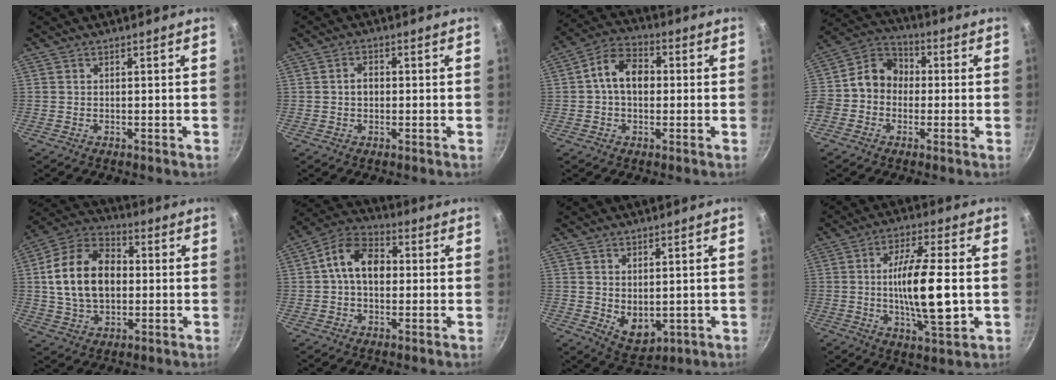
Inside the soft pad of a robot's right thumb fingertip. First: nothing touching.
{"total": 3.4, "force": [0.0, 2.6, 2.3], "torque": [-0.023, 0.013, -0.003]}
{"total": 9.6, "force": [0.6, 6.8, 6.8], "torque": [-0.086, 0.026, -0.006]}
{"total": 11.0, "force": [-0.8, 9.5, 5.6], "torque": [-0.059, 0.037, -0.043]}
{"total": 17.1, "force": [0.9, 11.8, 12.3], "torque": [-0.191, 0.025, 0.006]}
{"total": 11.1, "force": [1.0, 7.7, 7.9], "torque": [-0.103, 0.029, -0.003]}
{"total": 6.4, "force": [0.6, 4.4, 4.7], "torque": [-0.054, -0.019, 0.029]}
{"total": 14.7, "force": [-0.6, 4.0, 14.2], "torque": [-0.245, 0.004, -0.012]}